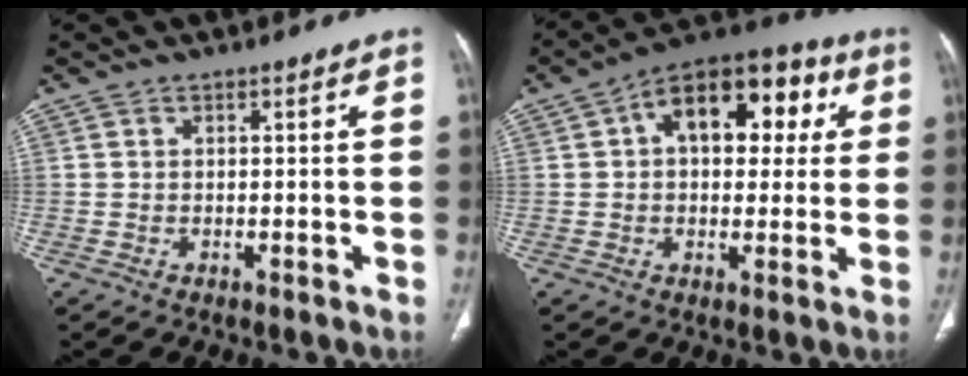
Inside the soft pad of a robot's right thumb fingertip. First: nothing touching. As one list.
[{"total": 17.1, "force": [4.5, 10.2, 13.0], "torque": [-0.138, 0.027, 0.056]}]